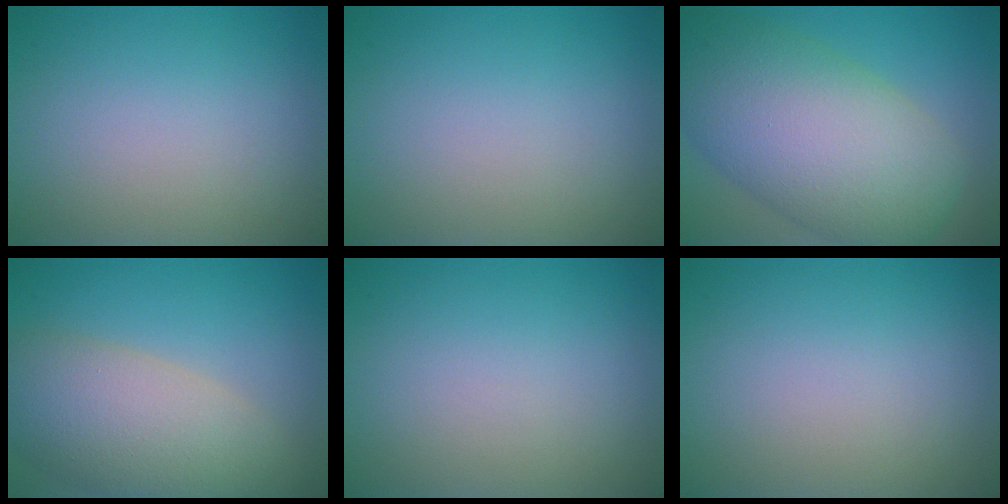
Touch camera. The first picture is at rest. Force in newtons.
{"total": 0.0}
{"total": 12.7, "press": 12.7, "slide": 0.5}
{"total": 8.1, "press": 8.1, "slide": 0.7}
{"total": 0.0}
{"total": 0.0}